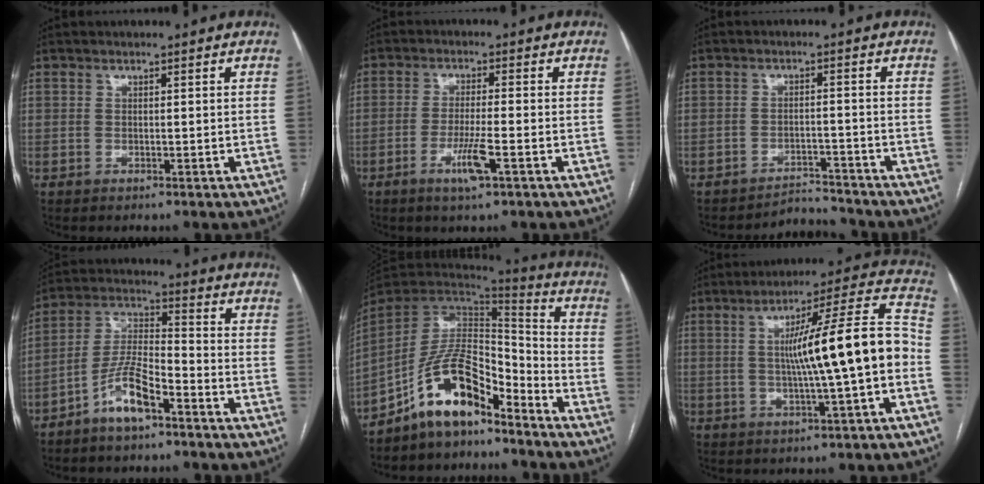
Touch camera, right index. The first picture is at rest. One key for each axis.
{"total": 5.4, "fx": -2.5, "fy": 0.2, "fz": 4.8, "tx": -0.093, "ty": -0.009, "tz": -0.047}
{"total": 3.9, "fx": -3.8, "fy": 0.2, "fz": -0.9, "tx": 0.014, "ty": 0.005, "tz": -0.056}
{"total": 8.1, "fx": -4.9, "fy": 2.4, "fz": 6.0, "tx": -0.129, "ty": 0.007, "tz": -0.093}
{"total": 12.7, "fx": -9.2, "fy": 4.6, "fz": 7.3, "tx": -0.137, "ty": 0.031, "tz": -0.169}
{"total": 15.2, "fx": -1.2, "fy": 0.1, "fz": 15.1, "tx": -0.224, "ty": 0.024, "tz": -0.022}